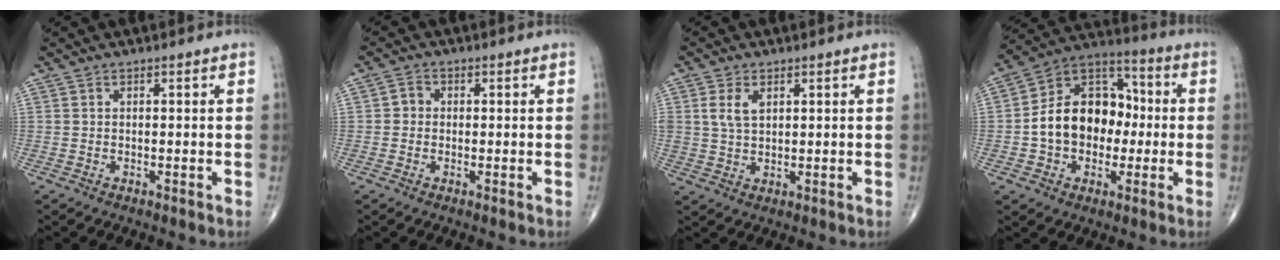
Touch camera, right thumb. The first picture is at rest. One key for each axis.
{"total": 2.1, "fx": -0.1, "fy": 1.9, "fz": 0.9, "tx": -0.002, "ty": 0.006, "tz": -0.008}
{"total": 4.3, "fx": 1.5, "fy": 2.6, "fz": 3.1, "tx": -0.057, "ty": -0.002, "tz": 0.034}
{"total": 16.5, "fx": -1.0, "fy": 12.1, "fz": 11.1, "tx": -0.142, "ty": 0.042, "tz": -0.023}